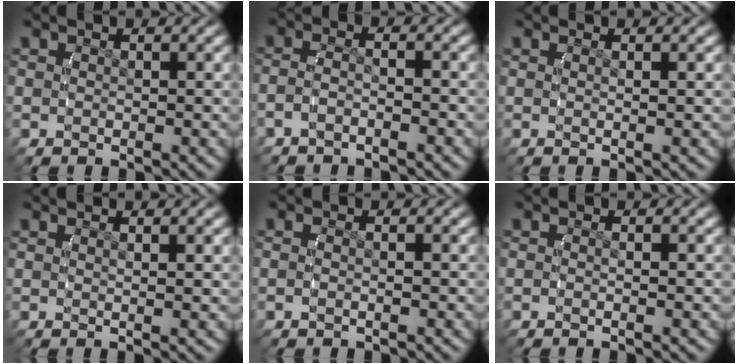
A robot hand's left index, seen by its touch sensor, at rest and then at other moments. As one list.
[{"total": 2.6, "force": [-1.6, 0.9, 1.7], "torque": [-0.043, -0.003, -0.027]}, {"total": 0.9, "force": [0.1, -0.6, 0.7], "torque": [-0.016, 0.000, 0.002]}, {"total": 1.2, "force": [0.6, -0.8, 0.6], "torque": [-0.011, -0.001, 0.011]}, {"total": 1.1, "force": [-0.5, 0.0, 1.0], "torque": [-0.024, 0.004, -0.009]}, {"total": 1.0, "force": [-0.5, 0.0, 0.8], "torque": [-0.021, 0.005, -0.011]}]